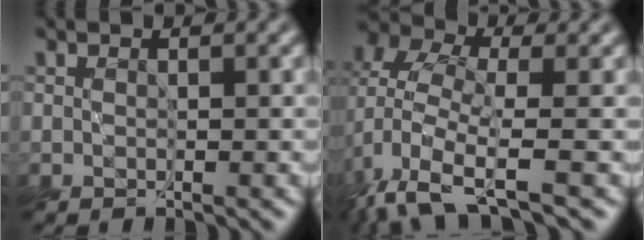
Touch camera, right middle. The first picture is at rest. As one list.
[{"total": 7.1, "force": [-3.1, 3.1, 5.6], "torque": [-0.126, -0.007, -0.079]}]